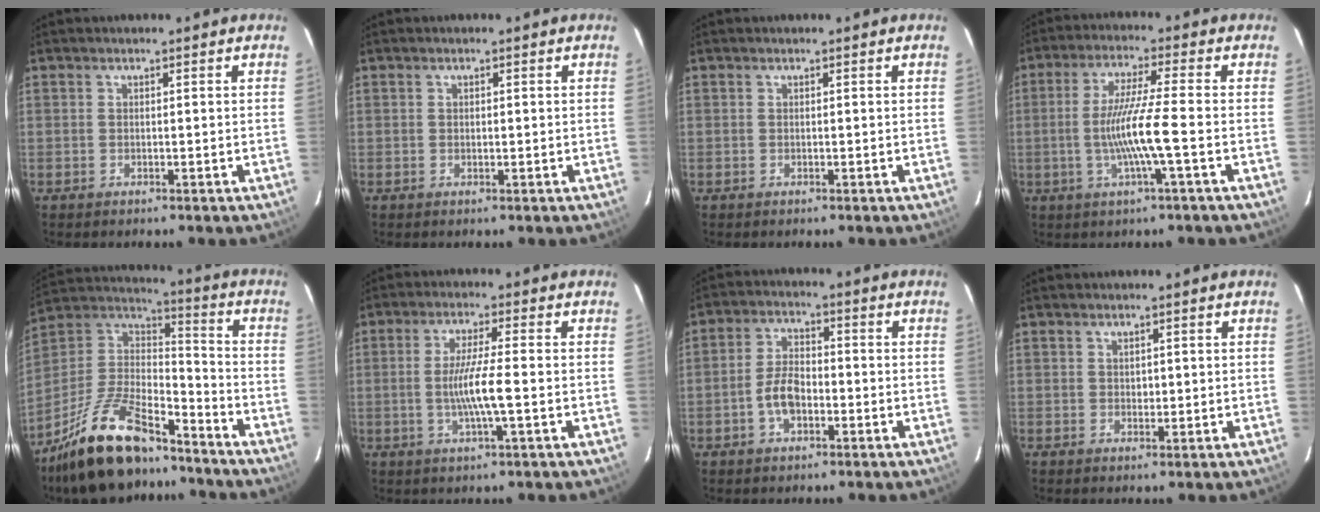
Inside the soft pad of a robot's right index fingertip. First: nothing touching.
{"total": 0.6, "force": [0.2, 0.4, 0.4], "torque": [-0.007, 0.003, 0.005]}
{"total": 0.0}
{"total": 9.3, "force": [-2.2, -1.0, 9.0], "torque": [-0.174, -0.007, -0.038]}
{"total": 22.4, "force": [-16.3, 8.2, 13.0], "torque": [-0.266, -0.005, -0.277]}
{"total": 6.9, "force": [-1.3, -0.2, 6.8], "torque": [-0.124, -0.008, -0.024]}
{"total": 5.9, "force": [-2.2, 3.1, 4.5], "torque": [-0.093, 0.010, -0.037]}
{"total": 1.0, "force": [0.5, 0.8, 0.4], "torque": [-0.002, 0.003, 0.011]}